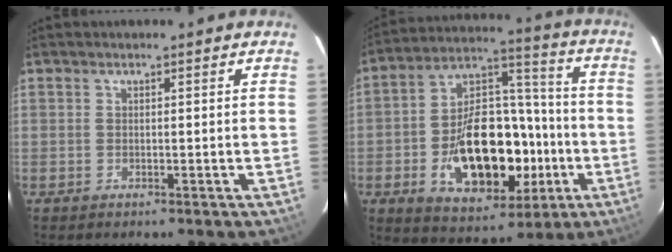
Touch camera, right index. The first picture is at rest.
{"total": 21.9, "force": [-5.9, 12.6, 16.9], "torque": [-0.308, 0.035, -0.076]}